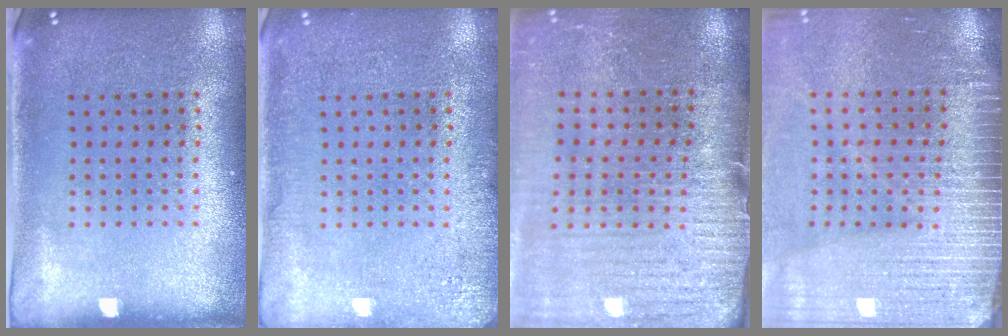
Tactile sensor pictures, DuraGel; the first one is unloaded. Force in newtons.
{"total": 2.5, "press": 2.4, "slide": 0.5}
{"total": 3.8, "press": 3.3, "slide": 1.9}
{"total": 4.2, "press": 3.6, "slide": 2.2}